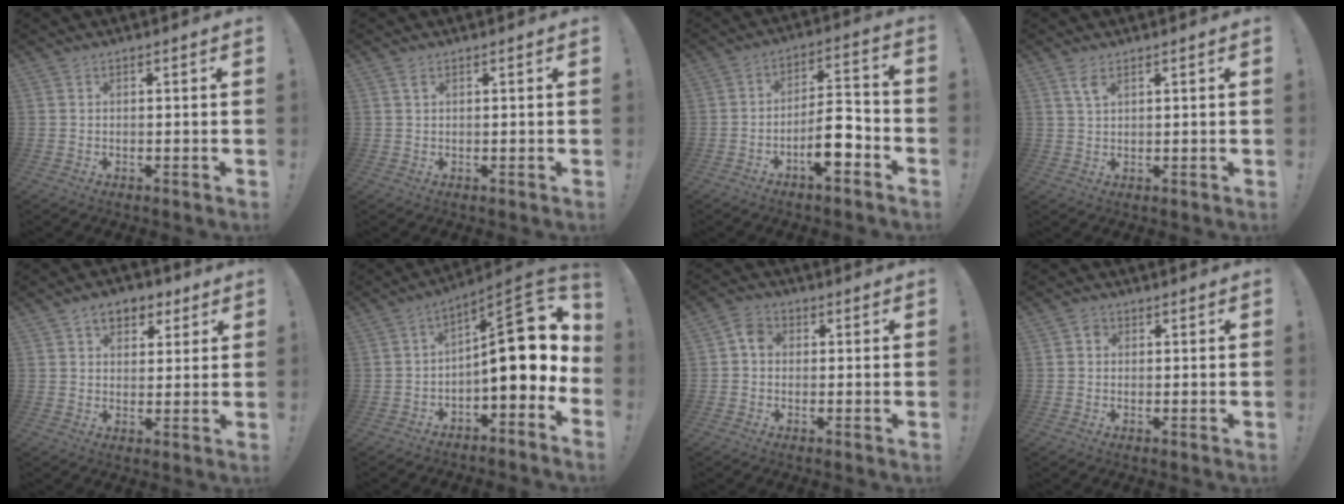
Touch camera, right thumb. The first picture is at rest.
{"total": 1.3, "force": [0.7, 0.6, 1.0], "torque": [-0.020, 0.002, 0.012]}
{"total": 10.8, "force": [-5.3, 3.8, 8.6], "torque": [-0.135, 0.029, -0.092]}
{"total": 3.6, "force": [2.0, 1.5, 2.6], "torque": [-0.054, -0.002, 0.036]}
{"total": 7.6, "force": [3.8, 5.4, 3.8], "torque": [-0.047, -0.009, 0.069]}
{"total": 16.9, "force": [1.3, 6.6, 15.5], "torque": [-0.212, -0.007, 0.026]}
{"total": 4.4, "force": [0.1, 3.5, 2.7], "torque": [-0.049, 0.014, 0.003]}
{"total": 1.8, "force": [0.1, 1.6, 0.9], "torque": [-0.016, 0.005, 0.001]}